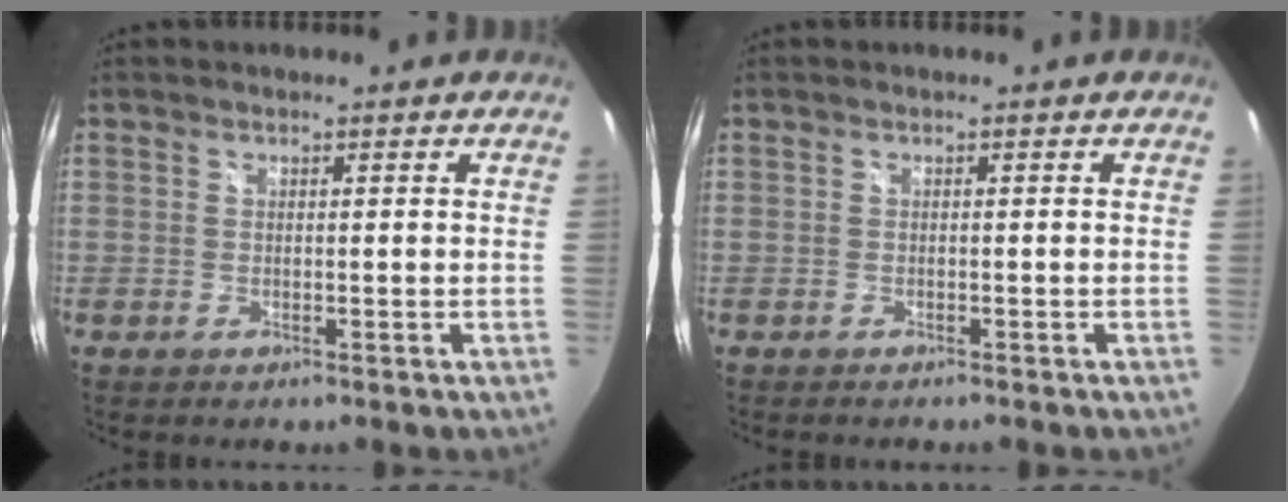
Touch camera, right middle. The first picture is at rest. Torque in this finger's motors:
{"motor_torque": [-0.15, -0.03, -0.05, 0.00]}